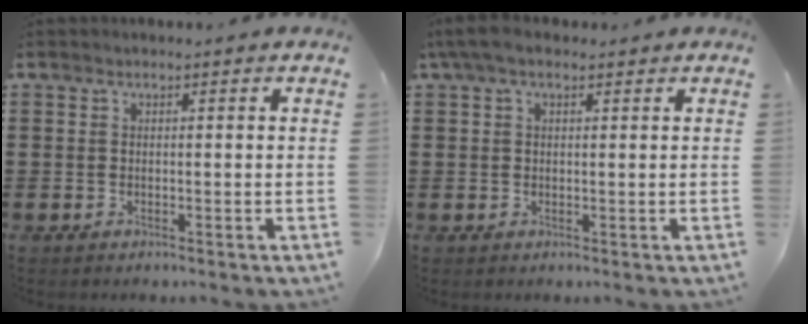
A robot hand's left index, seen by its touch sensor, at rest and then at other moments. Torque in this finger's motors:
{"motor_torque": [1.35, -0.78, 0.10, -0.01]}